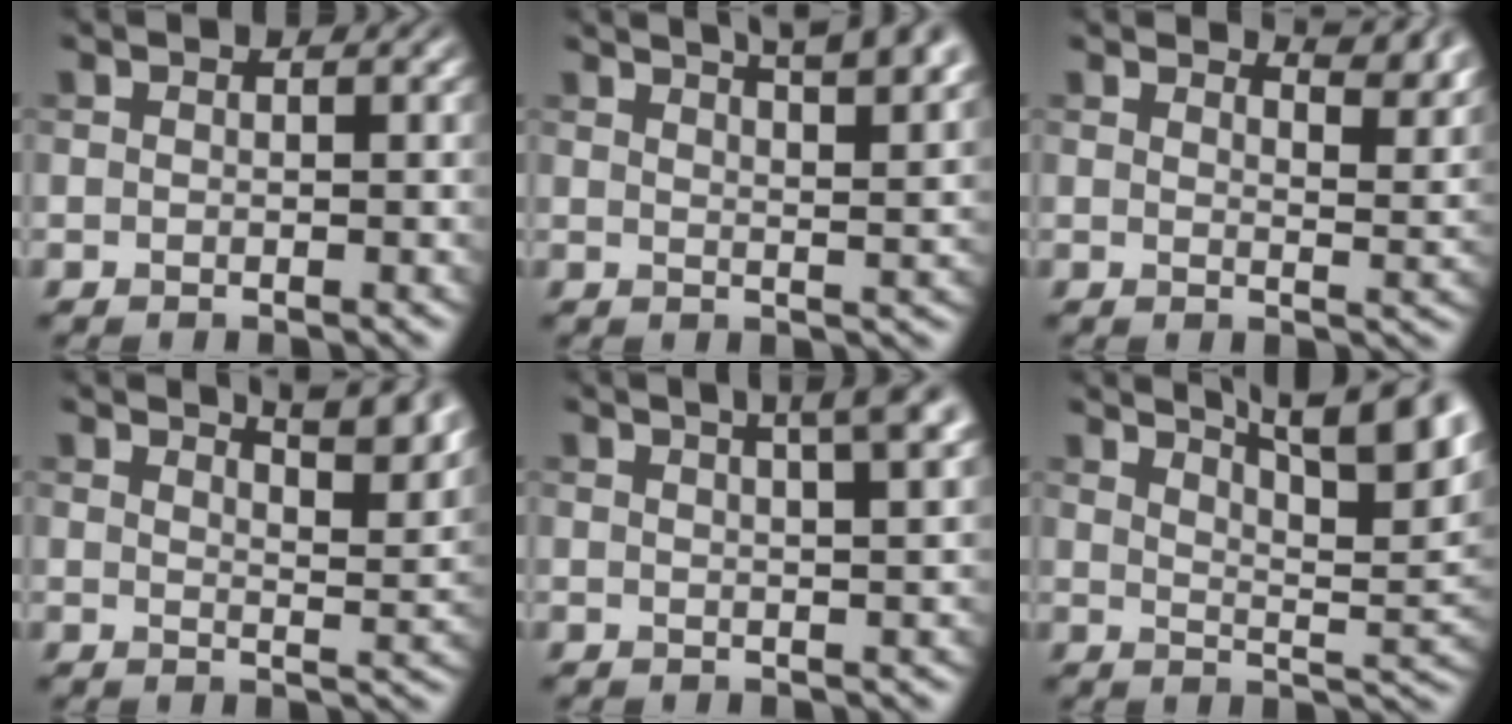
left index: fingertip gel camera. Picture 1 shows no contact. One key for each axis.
{"total": 9.3, "fx": 6.4, "fy": 3.0, "fz": 6.1, "tx": -0.037, "ty": 0.039, "tz": 0.051}
{"total": 5.2, "fx": 4.4, "fy": 1.3, "fz": 2.4, "tx": -0.022, "ty": 0.003, "tz": 0.048}
{"total": 7.2, "fx": 5.5, "fy": 2.1, "fz": 4.2, "tx": -0.024, "ty": 0.019, "tz": 0.045}
{"total": 6.1, "fx": 3.6, "fy": 1.9, "fz": 4.5, "tx": -0.031, "ty": 0.031, "tz": 0.020}
{"total": 12.7, "fx": 8.8, "fy": 3.7, "fz": 8.5, "tx": -0.075, "ty": 0.031, "tz": 0.091}